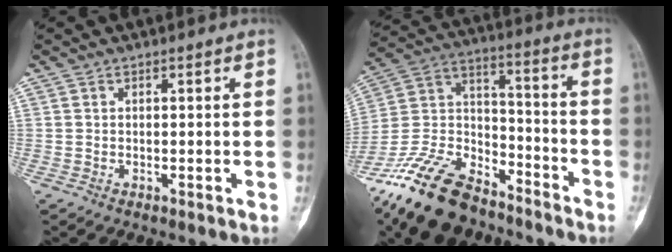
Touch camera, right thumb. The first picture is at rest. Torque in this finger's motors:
{"motor_torque": [1.55, -0.16, 1.36, -1.41, 0.11]}